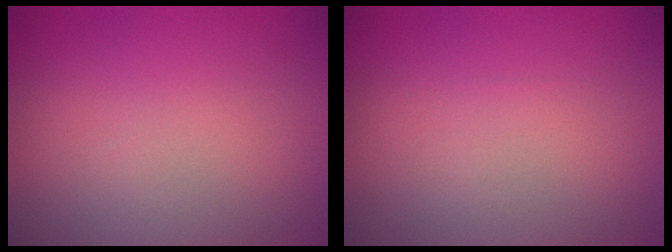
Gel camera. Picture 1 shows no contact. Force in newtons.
{"total": 0.0}